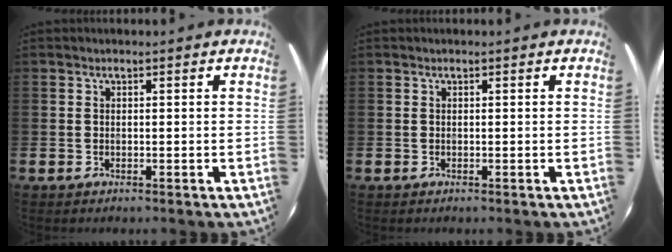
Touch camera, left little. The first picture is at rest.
{"total": 0.0}